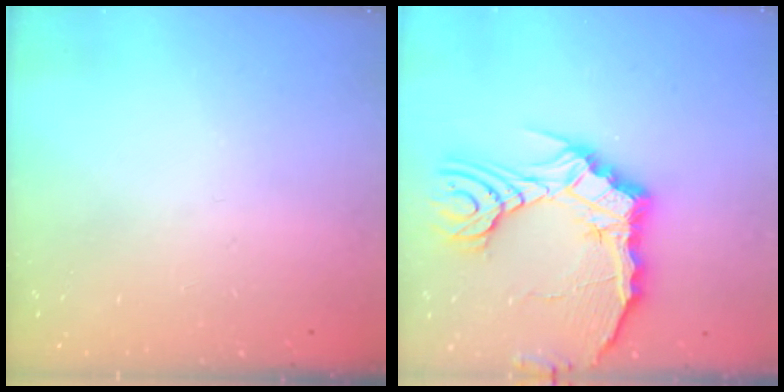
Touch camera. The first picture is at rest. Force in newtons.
{"total": 18.5, "press": 18.3, "slide": 2.5}